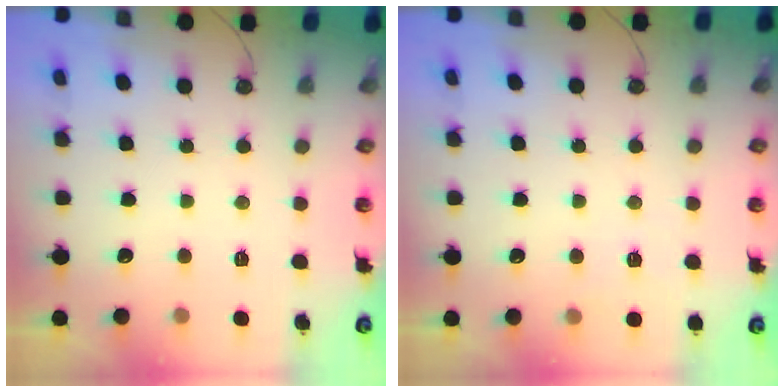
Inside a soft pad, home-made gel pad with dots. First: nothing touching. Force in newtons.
{"total": 2.9, "press": 2.9, "slide": 0.2}